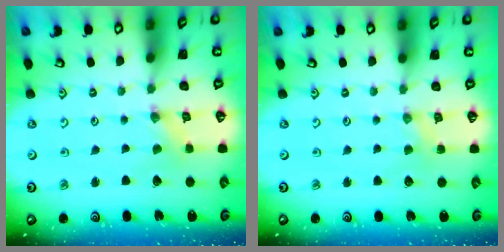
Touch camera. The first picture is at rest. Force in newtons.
{"total": 1.5, "press": 1.5, "slide": 0.3}